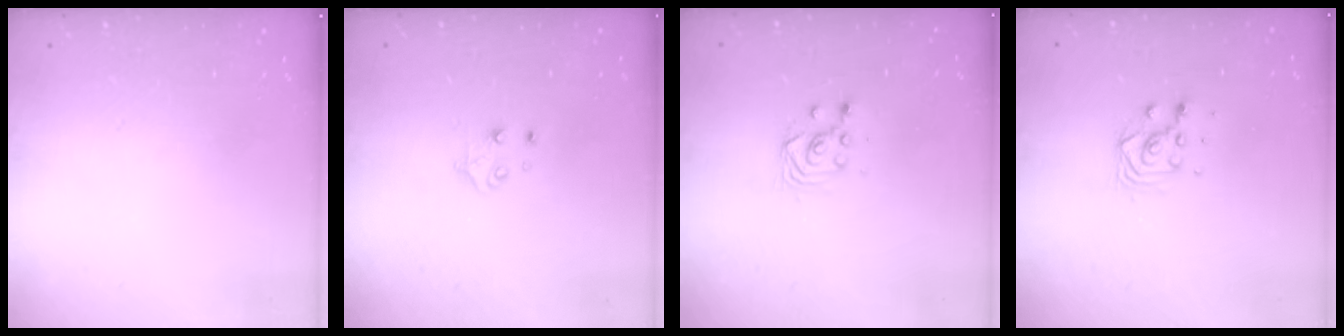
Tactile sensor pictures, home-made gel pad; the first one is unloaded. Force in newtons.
{"total": 4.4, "press": 4.4, "slide": 0.4}
{"total": 3.3, "press": 3.1, "slide": 1.1}
{"total": 7.3, "press": 7.3, "slide": 0.4}